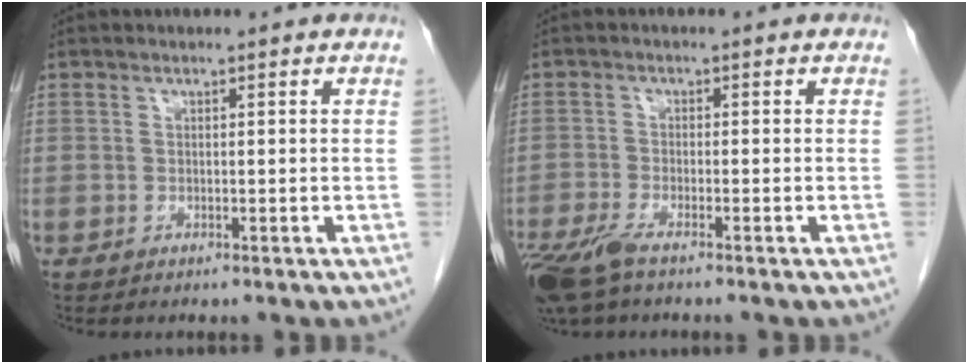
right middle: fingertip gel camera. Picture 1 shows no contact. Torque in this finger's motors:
{"motor_torque": [1.03, -0.81, 0.08, 0.05]}